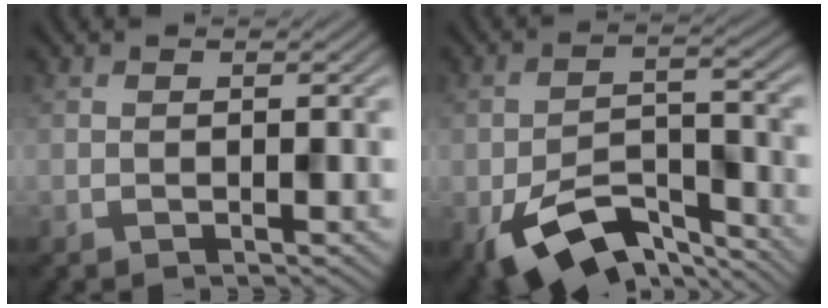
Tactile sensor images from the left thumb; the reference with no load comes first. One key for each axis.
{"total": 10.4, "fx": -6.2, "fy": 4.8, "fz": 6.9, "tx": -0.130, "ty": -0.017, "tz": -0.110}